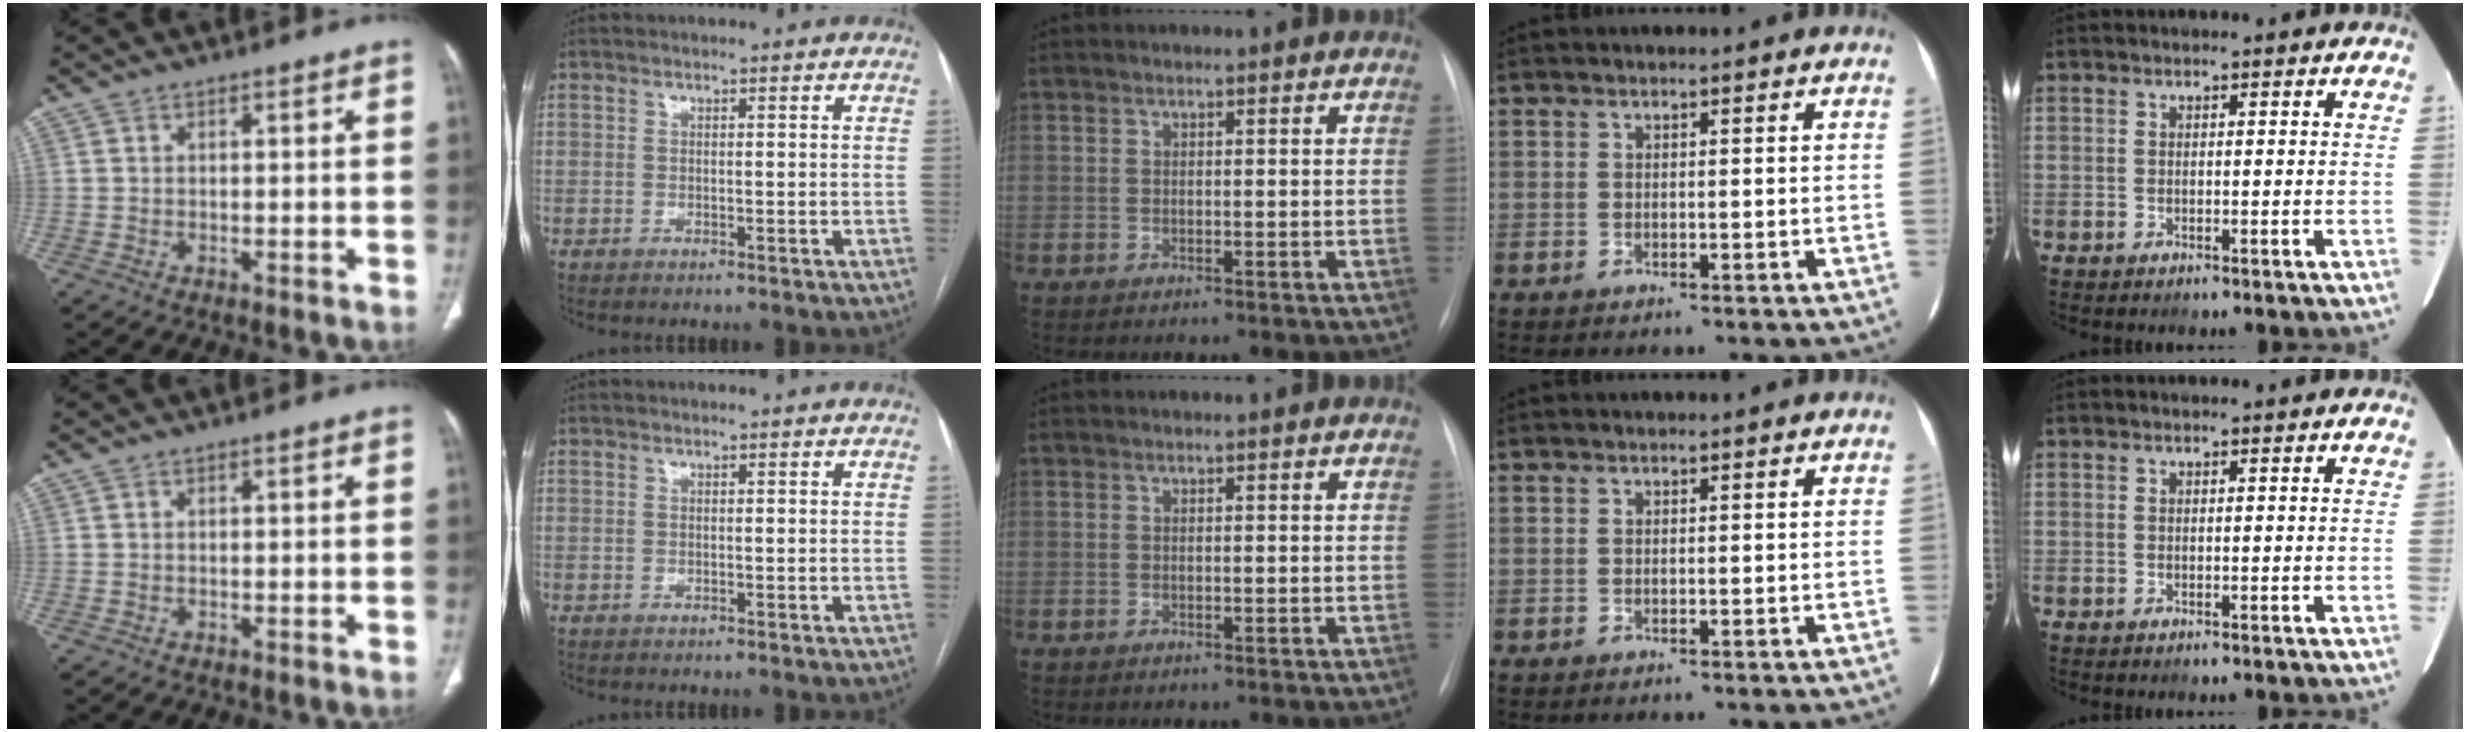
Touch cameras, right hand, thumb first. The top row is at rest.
{}